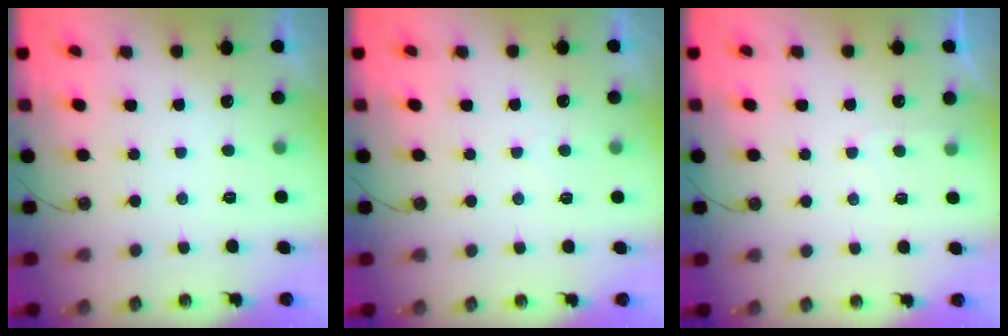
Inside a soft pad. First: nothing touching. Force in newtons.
{"total": 3.4, "press": 3.4, "slide": 0.4}
{"total": 3.6, "press": 3.5, "slide": 0.4}